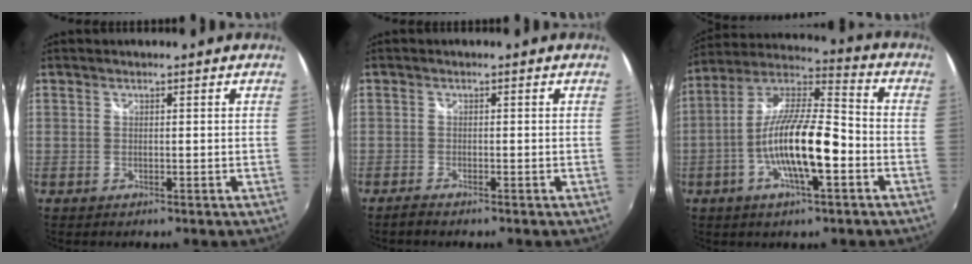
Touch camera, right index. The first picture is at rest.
{"total": 1.8, "force": [-1.6, 0.4, 0.7], "torque": [-0.022, -0.004, -0.034]}
{"total": 16.2, "force": [-5.0, 3.9, 15.0], "torque": [-0.287, -0.003, -0.100]}